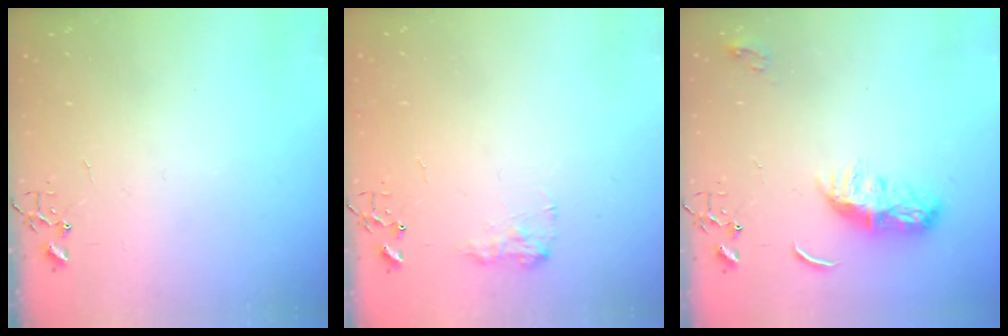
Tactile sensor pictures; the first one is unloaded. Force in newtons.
{"total": 7.9, "press": 7.9, "slide": 0.4}
{"total": 8.9, "press": 8.9, "slide": 0.1}